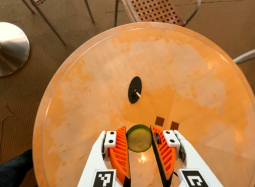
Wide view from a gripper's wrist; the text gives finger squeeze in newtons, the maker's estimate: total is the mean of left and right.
{"total": 8.4, "left": 8.7, "right": 8.1}